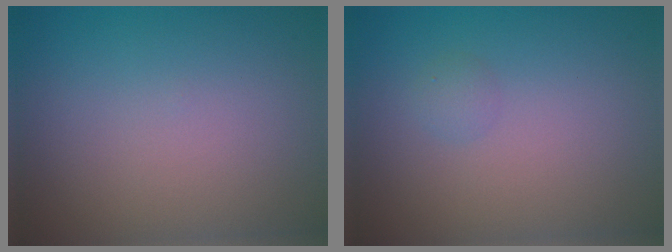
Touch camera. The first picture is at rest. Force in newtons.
{"total": 0.9, "press": 0.9, "slide": 0.0}